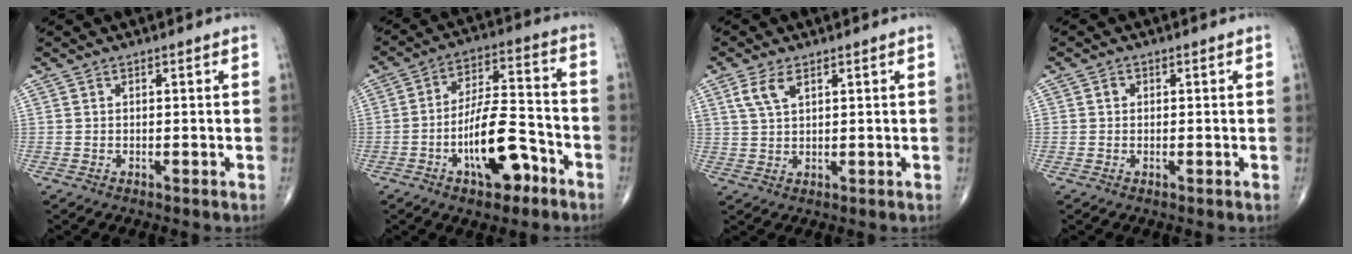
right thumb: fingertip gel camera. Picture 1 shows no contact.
{"total": 13.8, "force": [-6.0, 5.7, 11.0], "torque": [-0.170, 0.047, -0.096]}
{"total": 4.4, "force": [2.2, 2.0, 3.2], "torque": [-0.070, 0.002, 0.050]}
{"total": 1.1, "force": [0.1, 1.0, 0.4], "torque": [-0.002, 0.003, 0.001]}